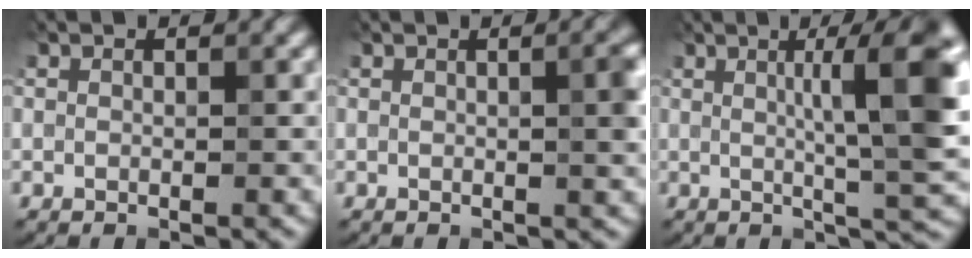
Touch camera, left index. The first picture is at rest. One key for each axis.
{"total": 3.4, "fx": 0.3, "fy": 1.0, "fz": 3.2, "tx": -0.033, "ty": 0.012, "tz": 0.003}
{"total": 8.5, "fx": 1.6, "fy": 1.3, "fz": 8.2, "tx": -0.102, "ty": 0.012, "tz": 0.026}